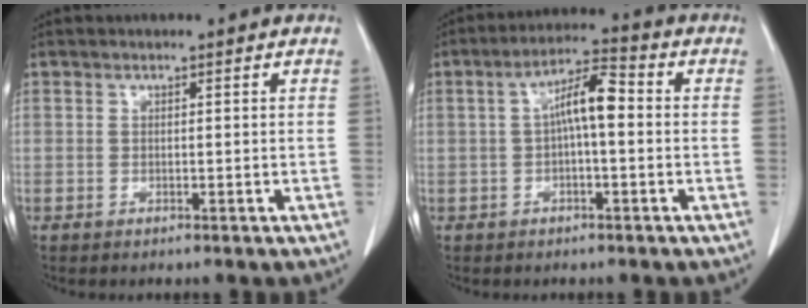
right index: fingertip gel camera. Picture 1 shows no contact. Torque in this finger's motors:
{"motor_torque": [1.04, -0.09, 0.58, 0.13]}